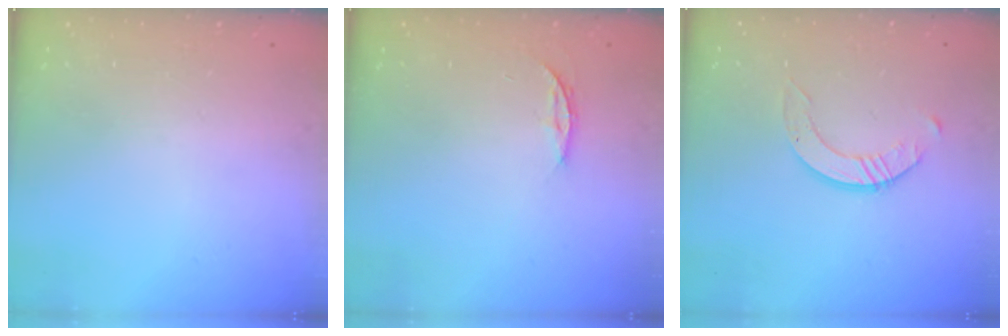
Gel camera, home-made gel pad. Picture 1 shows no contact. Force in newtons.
{"total": 3.6, "press": 3.6, "slide": 0.3}
{"total": 2.5, "press": 2.5, "slide": 0.3}